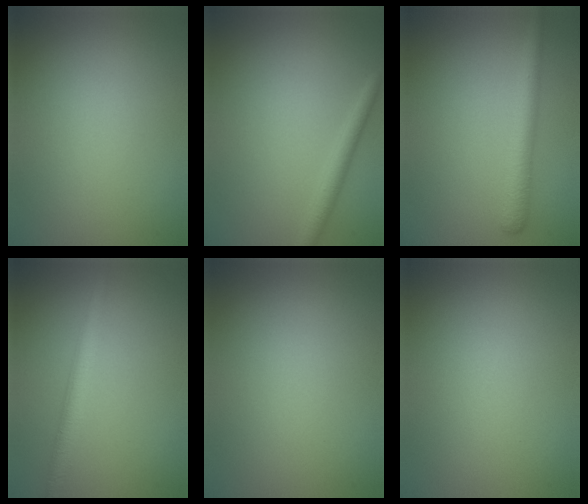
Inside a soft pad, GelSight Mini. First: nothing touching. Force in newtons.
{"total": 2.1, "press": 2.0, "slide": 0.2}
{"total": 3.2, "press": 3.2, "slide": 0.1}
{"total": 2.9, "press": 2.9, "slide": 0.1}
{"total": 0.0}
{"total": 0.0}